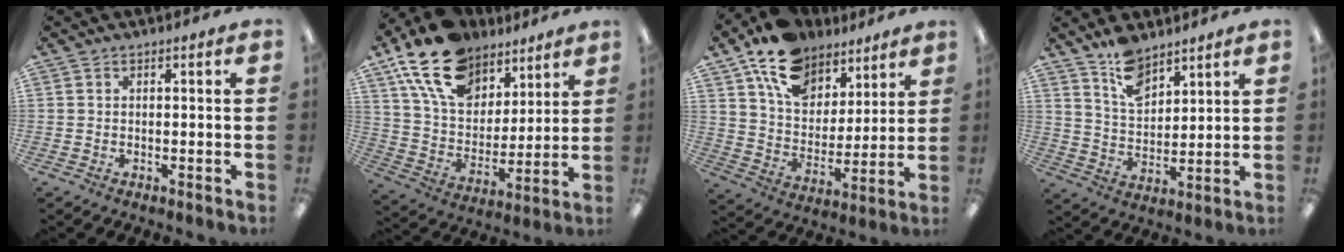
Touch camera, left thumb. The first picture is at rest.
{"total": 19.8, "force": [13.2, 11.6, 9.0], "torque": [-0.175, -0.061, 0.245]}
{"total": 16.7, "force": [11.8, 9.7, 6.6], "torque": [-0.129, -0.059, 0.221]}
{"total": 9.8, "force": [7.5, 4.8, 4.1], "torque": [-0.073, -0.038, 0.135]}